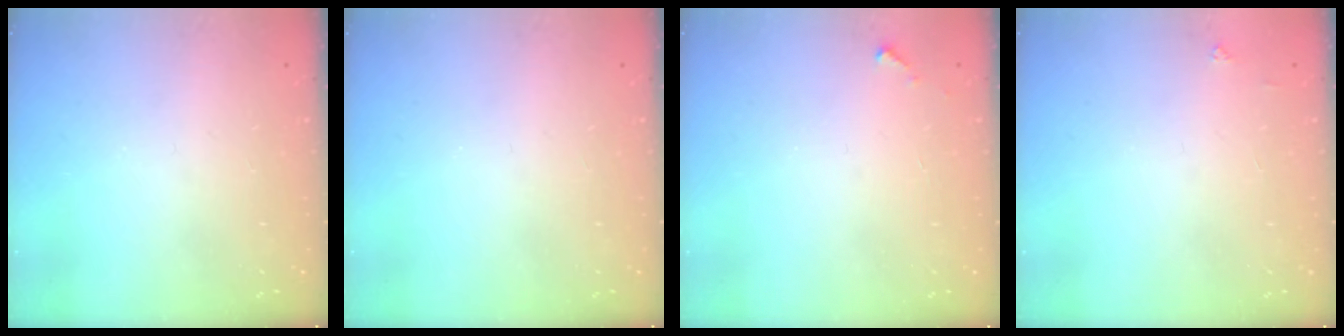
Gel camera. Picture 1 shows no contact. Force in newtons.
{"total": 0.0}
{"total": 2.8, "press": 2.8, "slide": 0.1}
{"total": 3.8, "press": 3.8, "slide": 0.4}